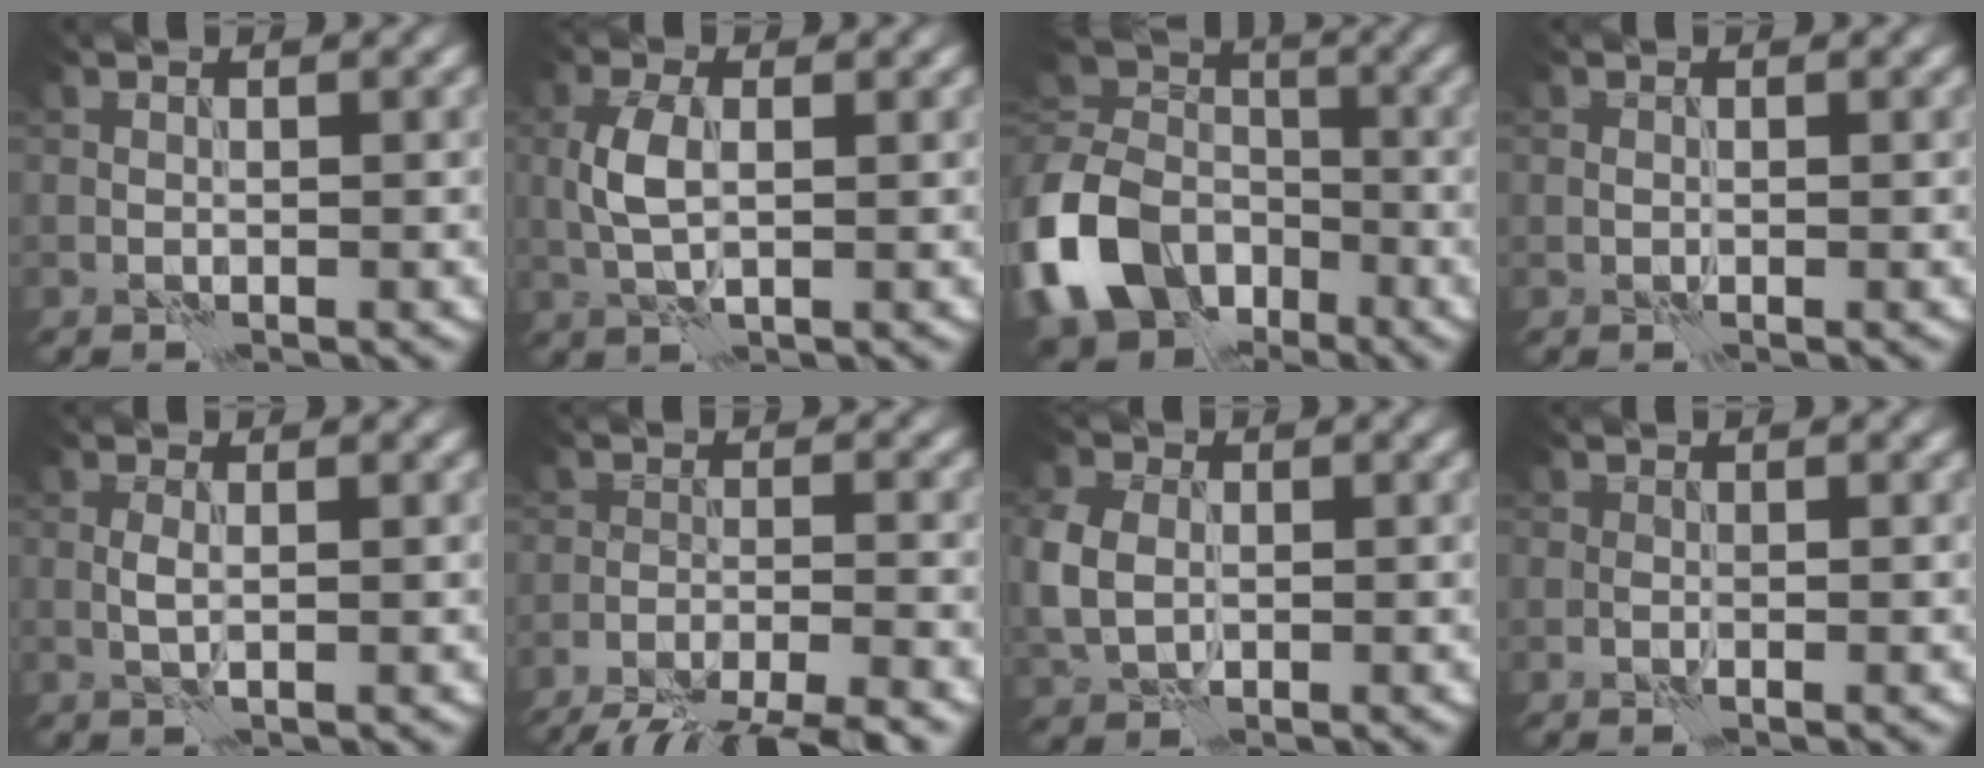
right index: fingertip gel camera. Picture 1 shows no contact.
{"total": 3.4, "force": [0.2, 1.7, 3.0], "torque": [-0.072, 0.002, 0.005]}
{"total": 12.4, "force": [-5.9, 8.8, 6.4], "torque": [-0.154, -0.013, -0.126]}
{"total": 0.6, "force": [0.1, 0.5, 0.4], "torque": [-0.005, 0.000, 0.001]}
{"total": 1.2, "force": [0.0, 0.3, 1.2], "torque": [-0.026, 0.001, -0.001]}
{"total": 9.6, "force": [-8.5, 1.9, 3.9], "torque": [-0.061, -0.015, -0.128]}
{"total": 5.5, "force": [0.0, 4.2, 3.5], "torque": [-0.105, 0.002, 0.003]}
{"total": 0.8, "force": [-0.2, 0.5, 0.6], "torque": [-0.011, 0.000, -0.005]}